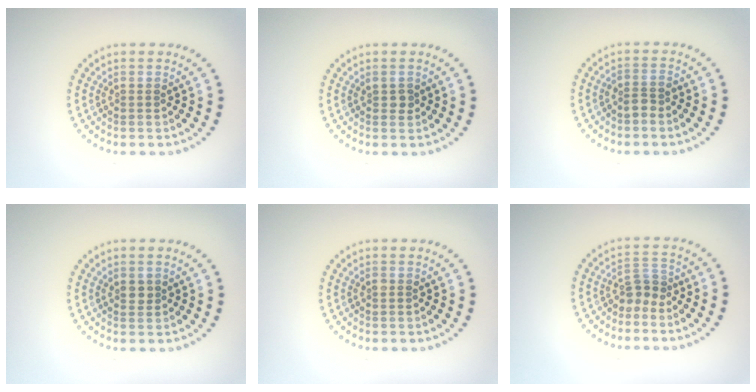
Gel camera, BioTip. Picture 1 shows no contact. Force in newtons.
{"total": 0.9, "press": 0.9, "slide": 0.1}
{"total": 1.5, "press": 1.3, "slide": 0.8}
{"total": 1.1, "press": 1.0, "slide": 0.4}
{"total": 0.6, "press": 0.6, "slide": 0.0}
{"total": 2.0, "press": 1.4, "slide": 1.4}